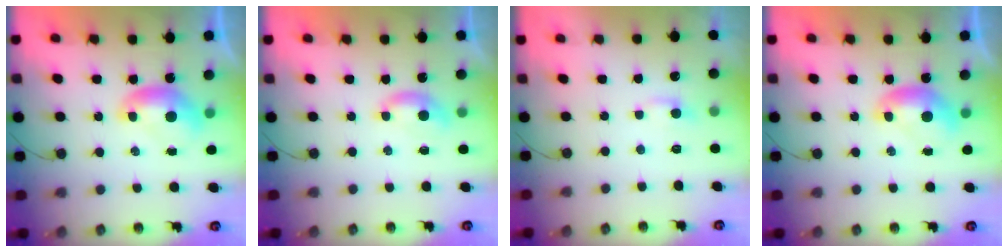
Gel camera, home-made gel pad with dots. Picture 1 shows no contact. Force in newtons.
{"total": 1.6, "press": 1.5, "slide": 0.5}
{"total": 1.4, "press": 1.3, "slide": 0.5}
{"total": 0.0}